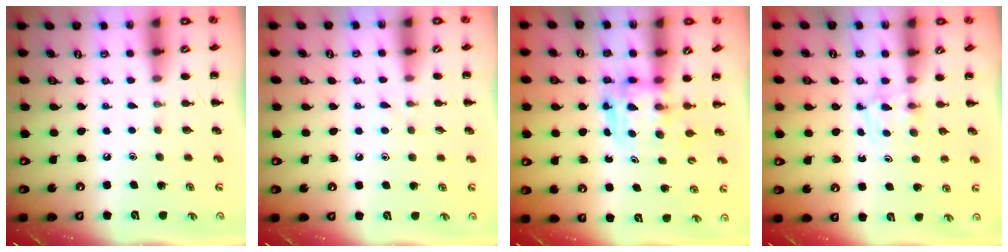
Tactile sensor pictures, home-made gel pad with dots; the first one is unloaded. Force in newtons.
{"total": 3.8, "press": 3.5, "slide": 1.4}
{"total": 3.8, "press": 3.8, "slide": 0.2}
{"total": 2.8, "press": 2.5, "slide": 1.4}